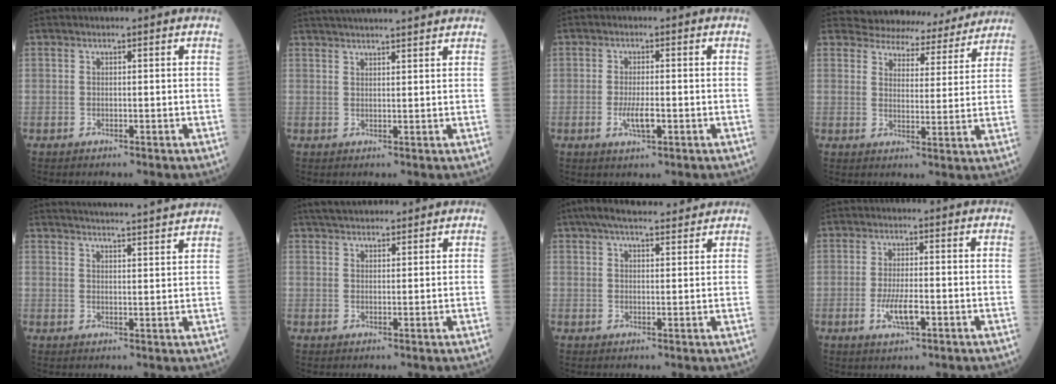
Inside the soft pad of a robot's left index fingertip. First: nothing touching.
{"total": 13.0, "force": [11.9, 0.4, 5.2], "torque": [-0.086, 0.029, 0.163]}
{"total": 3.4, "force": [-1.1, 0.8, 3.2], "torque": [-0.065, -0.003, -0.017]}
{"total": 14.5, "force": [13.8, 3.9, 1.9], "torque": [-0.002, -0.007, 0.158]}
{"total": 17.4, "force": [16.6, -0.8, 4.9], "torque": [-0.079, -0.020, 0.212]}
{"total": 7.9, "force": [7.0, 1.8, 3.0], "torque": [-0.043, 0.035, 0.109]}
{"total": 11.4, "force": [9.9, 2.1, 5.2], "torque": [-0.079, 0.035, 0.138]}
{"total": 4.5, "force": [-1.6, 1.0, 4.1], "torque": [-0.084, -0.004, -0.026]}